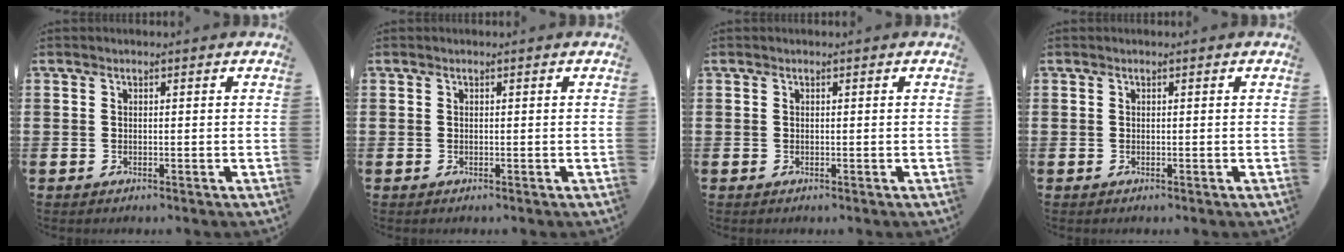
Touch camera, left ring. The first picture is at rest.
{"total": 0.0}
{"total": 0.0}
{"total": 0.0}